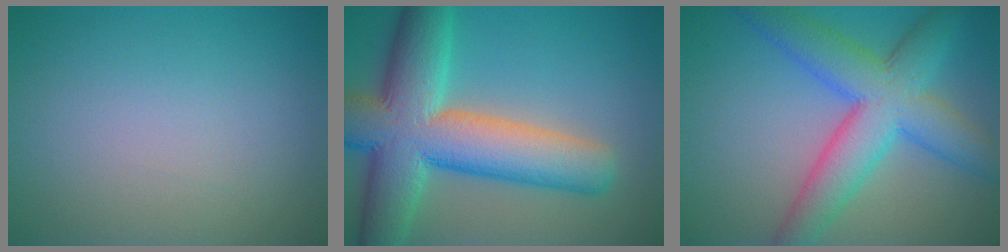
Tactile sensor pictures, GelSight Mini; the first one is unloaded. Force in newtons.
{"total": 12.5, "press": 12.5, "slide": 0.6}
{"total": 8.4, "press": 8.4, "slide": 0.3}